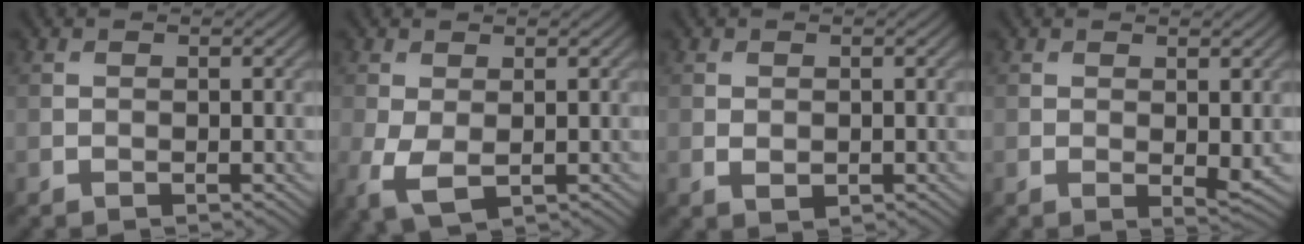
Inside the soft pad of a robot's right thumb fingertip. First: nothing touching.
{"total": 4.3, "force": [-0.9, 2.4, 3.5], "torque": [-0.099, -0.014, -0.013]}
{"total": 1.2, "force": [-0.1, 0.9, 0.8], "torque": [-0.018, -0.005, 0.003]}
{"total": 2.1, "force": [0.3, 0.9, 1.9], "torque": [-0.030, -0.009, 0.011]}